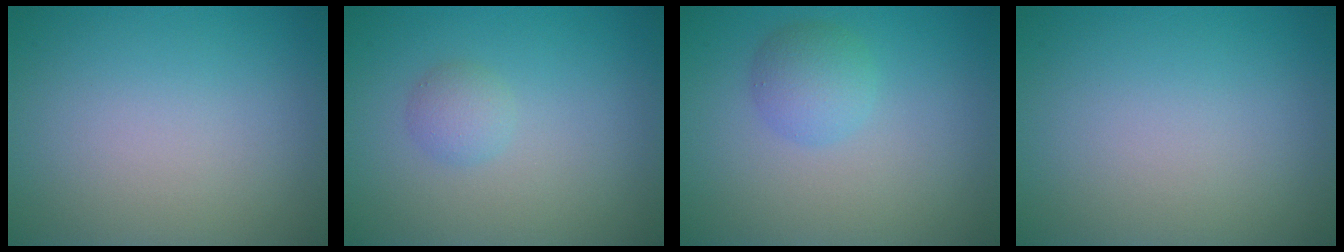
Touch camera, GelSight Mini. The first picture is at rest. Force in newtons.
{"total": 1.4, "press": 1.4, "slide": 0.0}
{"total": 2.4, "press": 2.4, "slide": 0.0}
{"total": 0.0}